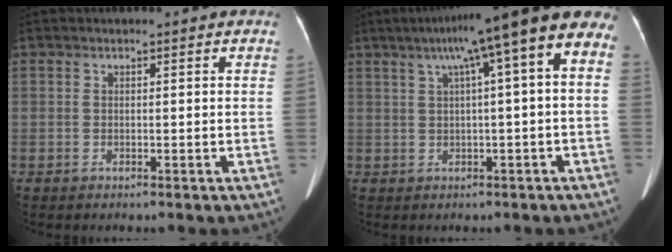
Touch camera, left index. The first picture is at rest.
{"total": 12.7, "force": [6.1, 0.7, 11.2], "torque": [-0.151, 0.049, 0.072]}